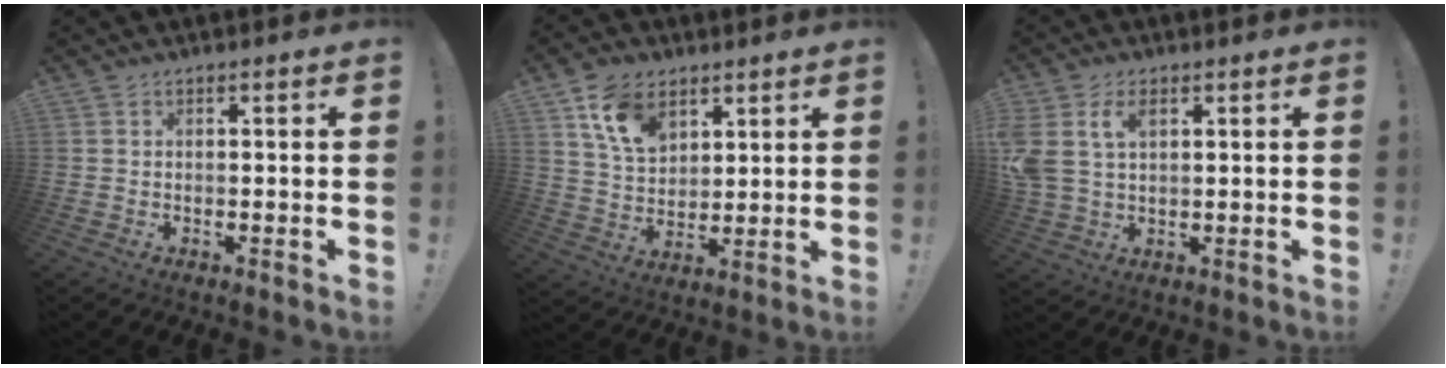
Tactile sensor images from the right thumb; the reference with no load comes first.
{"total": 11.9, "force": [6.7, 8.1, 5.4], "torque": [-0.093, -0.026, 0.131]}
{"total": 7.7, "force": [3.2, 4.9, 4.9], "torque": [-0.102, -0.004, 0.059]}